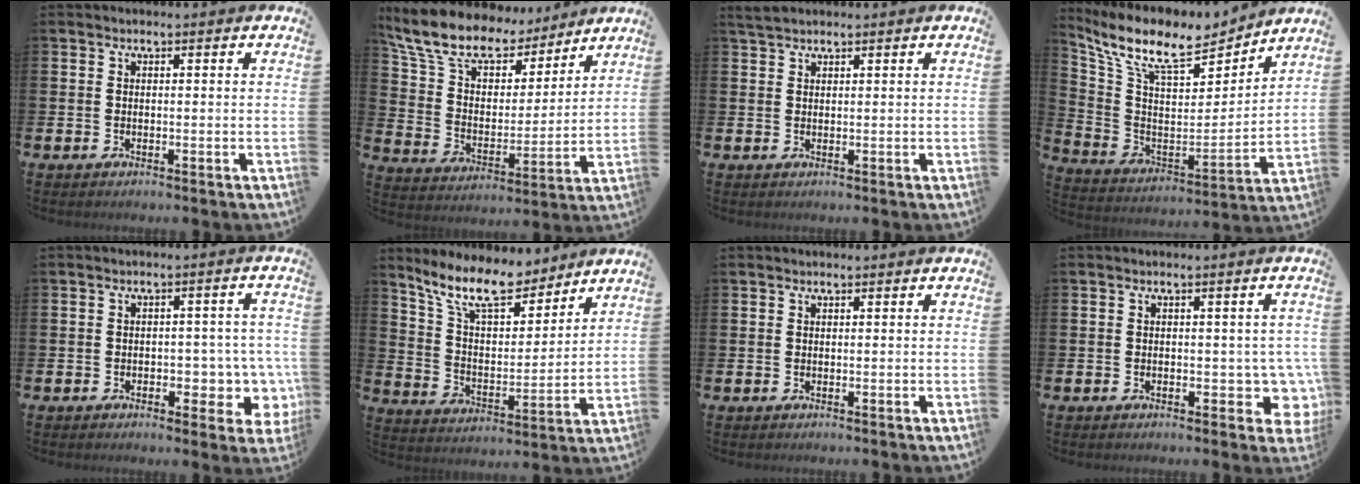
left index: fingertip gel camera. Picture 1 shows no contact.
{"total": 11.8, "force": [10.3, 4.5, 3.6], "torque": [-0.116, -0.063, 0.185]}
{"total": 1.9, "force": [1.8, 0.5, 0.5], "torque": [-0.004, 0.000, 0.033]}
{"total": 11.6, "force": [9.9, 3.3, 5.2], "torque": [-0.138, -0.066, 0.170]}
{"total": 5.0, "force": [-1.4, 3.4, 3.5], "torque": [-0.038, -0.005, -0.033]}
{"total": 11.4, "force": [9.8, 3.7, 4.5], "torque": [-0.114, -0.056, 0.175]}
{"total": 0.5, "force": [0.5, 0.2, 0.0], "torque": [0.004, 0.001, 0.009]}
{"total": 3.7, "force": [-0.7, 2.6, 2.6], "torque": [-0.023, -0.005, -0.019]}